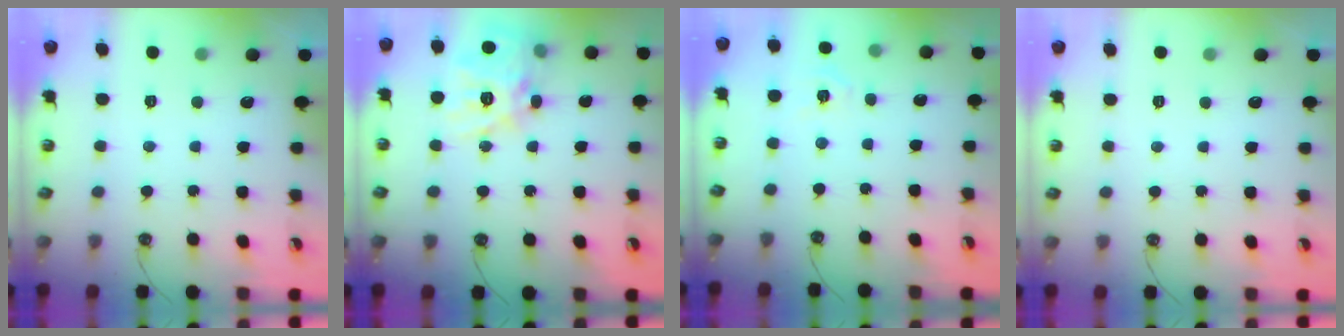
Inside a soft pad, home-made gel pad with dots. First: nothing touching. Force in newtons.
{"total": 17.9, "press": 17.8, "slide": 2.3}
{"total": 2.9, "press": 2.9, "slide": 0.4}
{"total": 0.0}